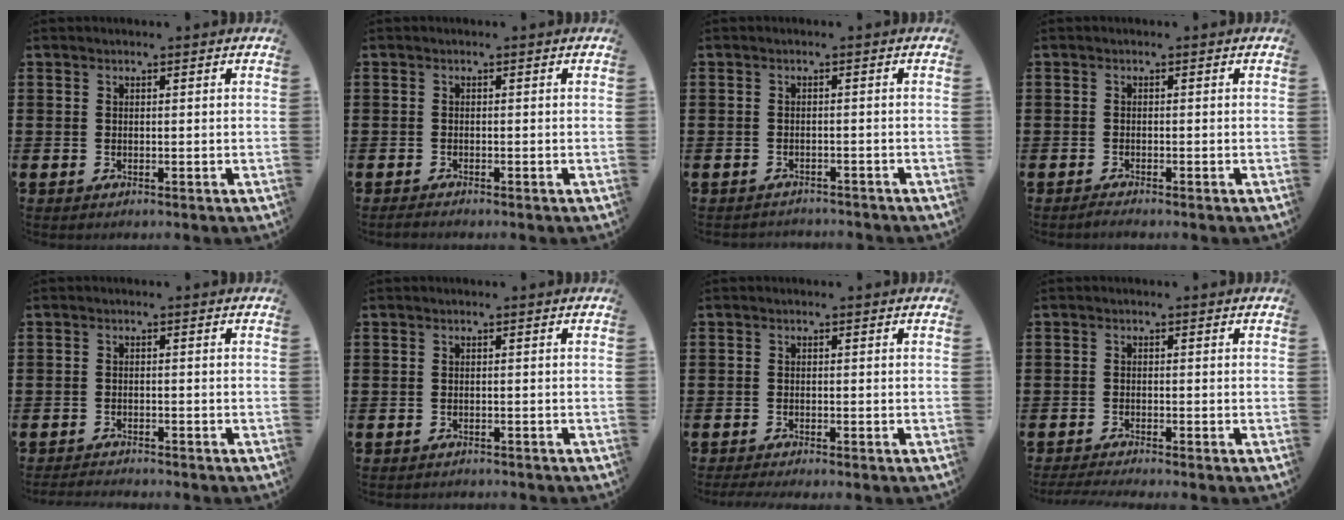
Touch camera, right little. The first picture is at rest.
{"total": 0.0}
{"total": 1.1, "force": [-1.1, 0.0, -0.1], "torque": [-0.001, 0.003, -0.024]}
{"total": 0.0}
{"total": 0.8, "force": [-0.8, -0.1, -0.2], "torque": [0.001, 0.004, -0.016]}
{"total": 0.6, "force": [-0.6, 0.0, 0.0], "torque": [-0.001, -0.002, -0.012]}
{"total": 0.0}
{"total": 0.6, "force": [-0.5, -0.1, 0.2], "torque": [-0.001, 0.001, -0.010]}